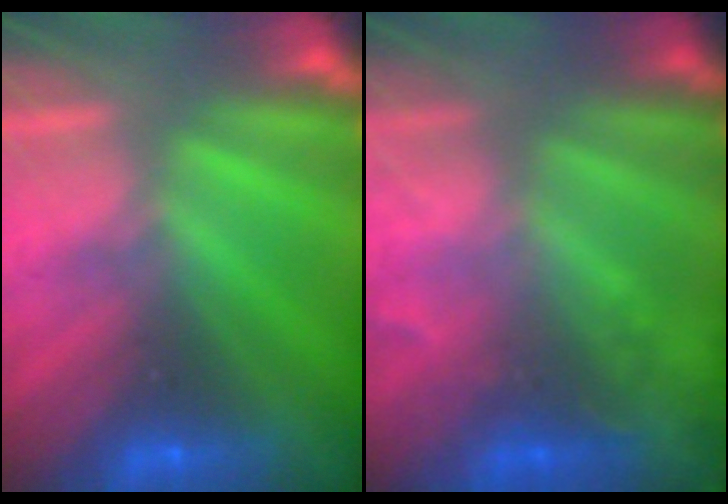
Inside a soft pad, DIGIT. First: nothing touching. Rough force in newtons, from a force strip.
{"total": 2.2}